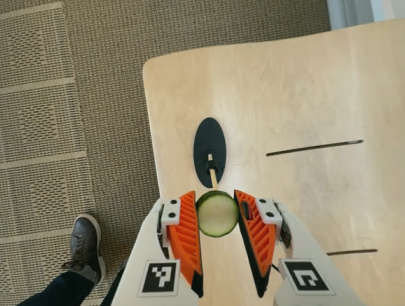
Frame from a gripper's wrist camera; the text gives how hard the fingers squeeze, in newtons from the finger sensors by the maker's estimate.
{"total": 10.1, "left": 10.1, "right": 10.1}